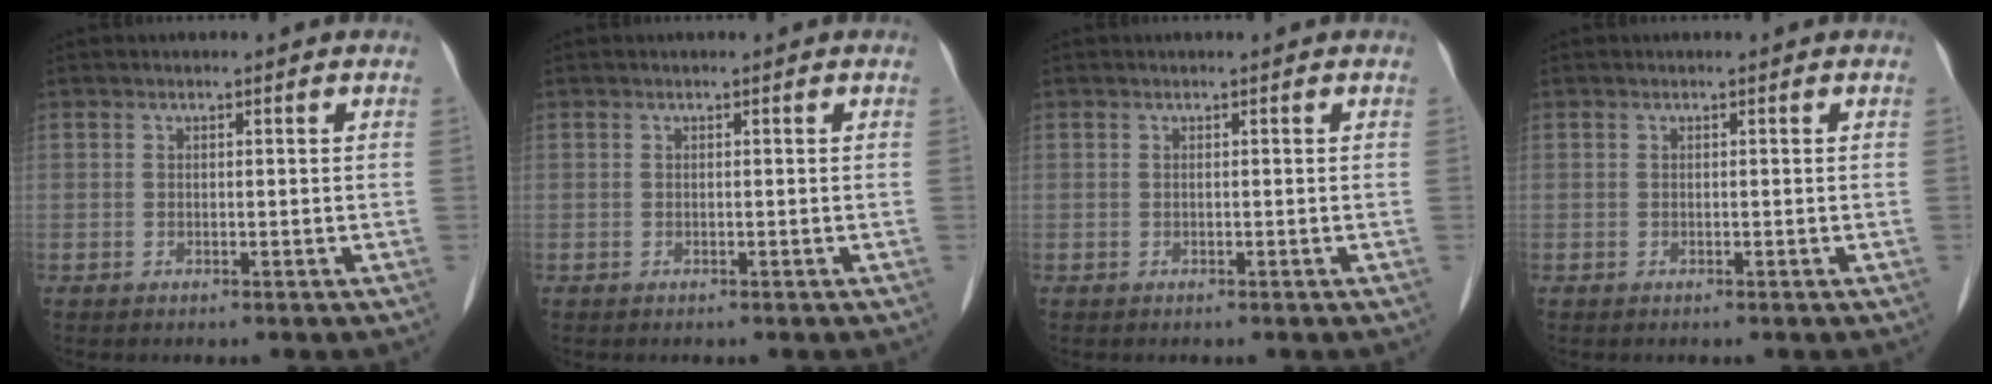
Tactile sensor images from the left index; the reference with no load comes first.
{"total": 0.0}
{"total": 0.0}
{"total": 0.0}